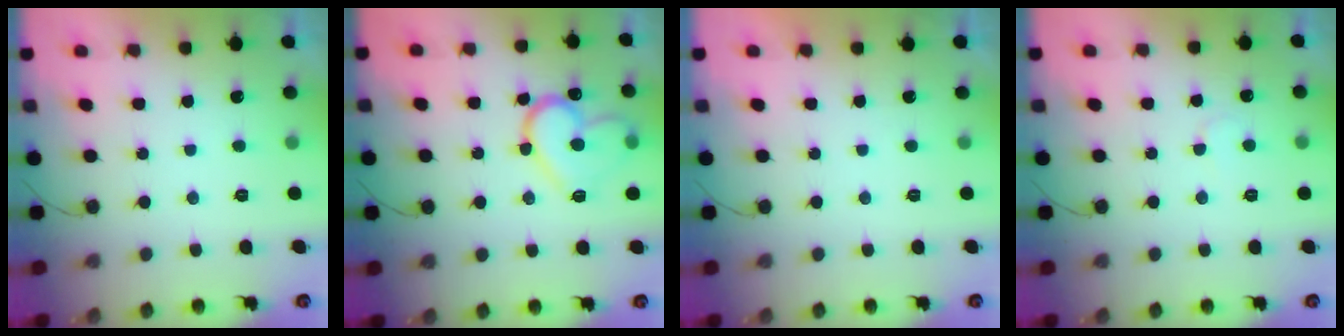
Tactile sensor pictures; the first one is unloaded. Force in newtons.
{"total": 15.2, "press": 15.1, "slide": 1.5}
{"total": 1.9, "press": 1.9, "slide": 0.1}
{"total": 2.7, "press": 2.7, "slide": 0.2}